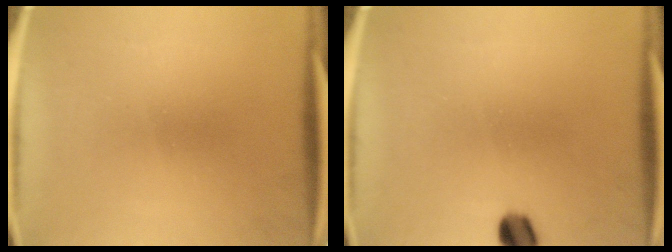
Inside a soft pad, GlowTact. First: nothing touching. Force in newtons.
{"total": 4.0}